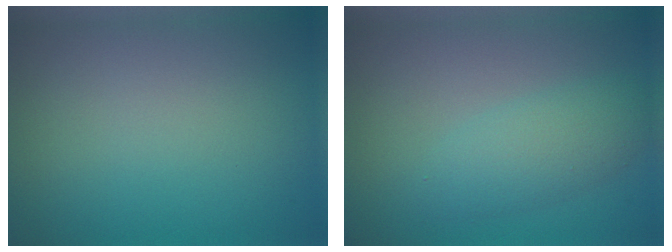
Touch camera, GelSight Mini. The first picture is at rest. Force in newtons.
{"total": 2.9, "press": 2.8, "slide": 0.2}